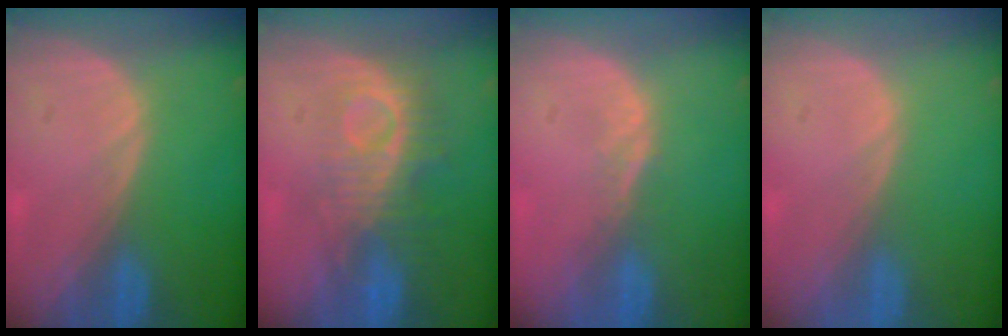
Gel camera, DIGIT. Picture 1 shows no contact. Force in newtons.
{"total": 9.2, "press": 8.2, "slide": 4.3}
{"total": 1.5, "press": 1.2, "slide": 0.9}
{"total": 0.0}